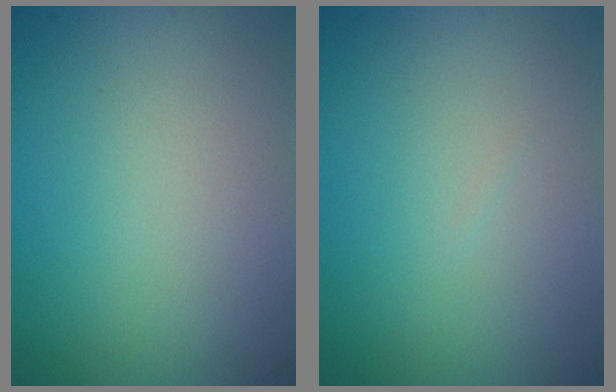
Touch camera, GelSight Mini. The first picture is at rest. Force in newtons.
{"total": 0.0}